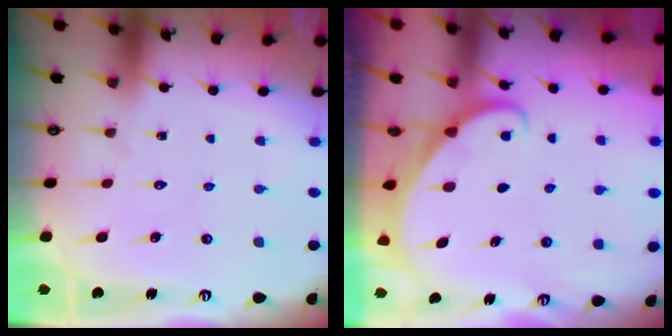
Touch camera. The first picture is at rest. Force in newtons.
{"total": 2.0, "press": 2.0, "slide": 0.3}